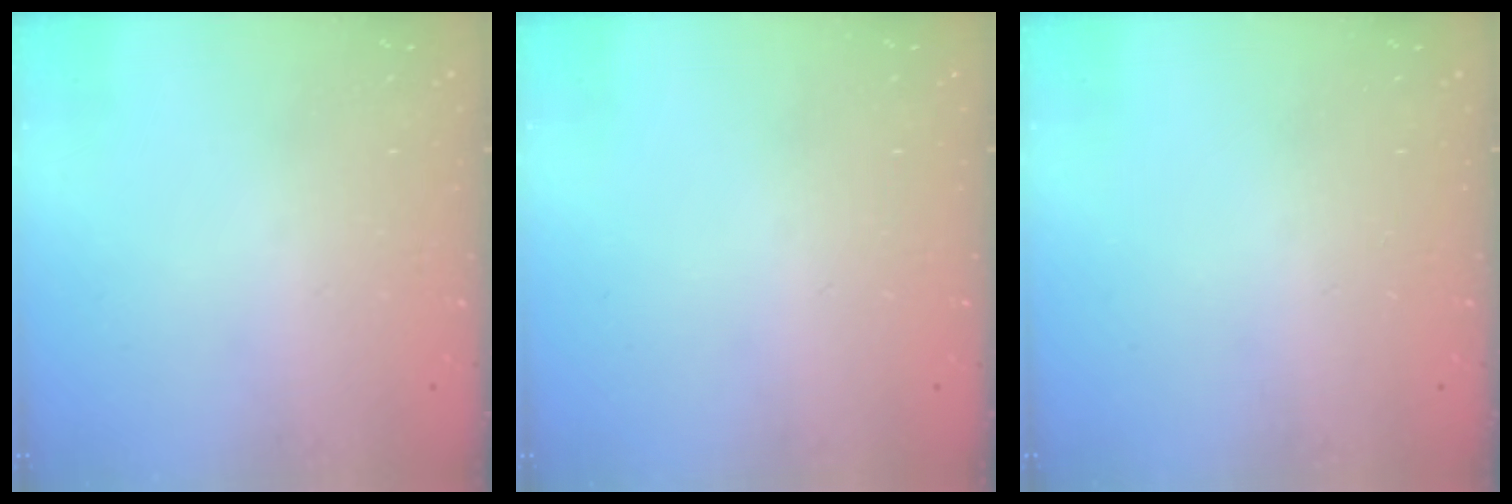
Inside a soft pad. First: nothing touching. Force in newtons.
{"total": 0.0}
{"total": 0.0}